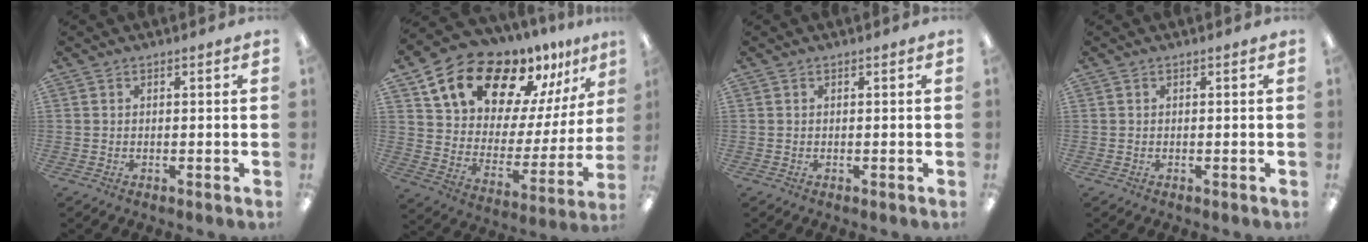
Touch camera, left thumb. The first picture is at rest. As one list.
[{"total": 18.2, "force": [14.3, 8.0, 7.9], "torque": [-0.151, -0.101, 0.252]}, {"total": 0.0}, {"total": 0.0}]